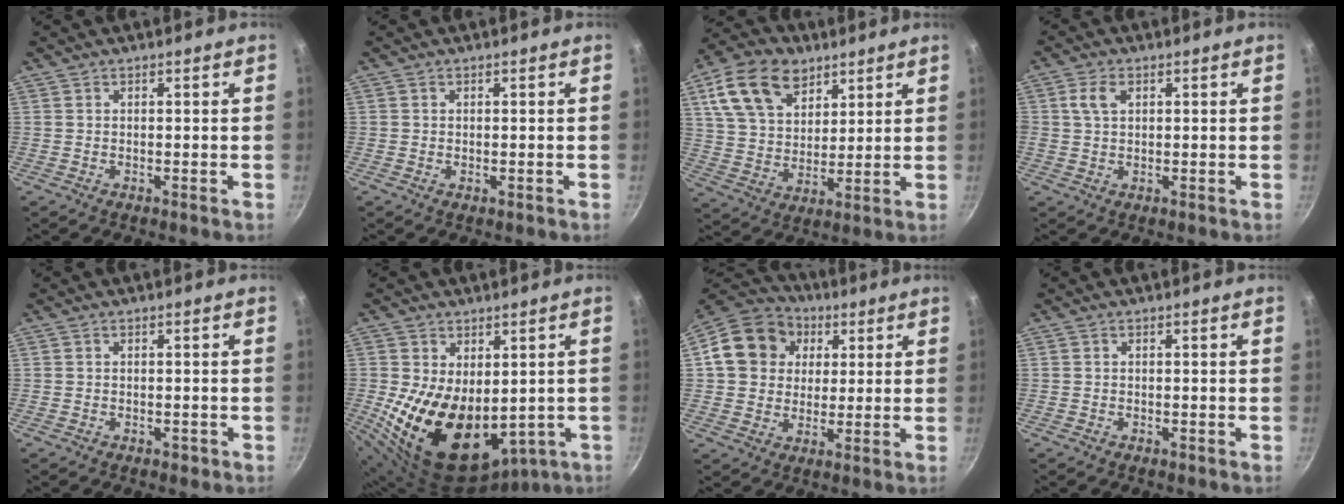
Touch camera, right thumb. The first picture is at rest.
{"total": 0.5, "force": [-0.1, 0.2, 0.5], "torque": [-0.004, 0.000, -0.002]}
{"total": 15.9, "force": [8.0, 10.6, 8.9], "torque": [-0.134, -0.015, 0.146]}
{"total": 3.8, "force": [1.2, 2.5, 2.6], "torque": [-0.044, 0.004, 0.022]}
{"total": 1.5, "force": [-0.8, 1.0, 0.8], "torque": [-0.009, 0.008, -0.006]}
{"total": 18.7, "force": [-1.3, 11.8, 14.5], "torque": [-0.237, -0.020, 0.010]}
{"total": 14.6, "force": [3.7, 12.5, 6.7], "torque": [-0.102, 0.018, 0.051]}
{"total": 0.6, "force": [-0.4, 0.4, 0.2], "torque": [-0.004, 0.003, -0.007]}